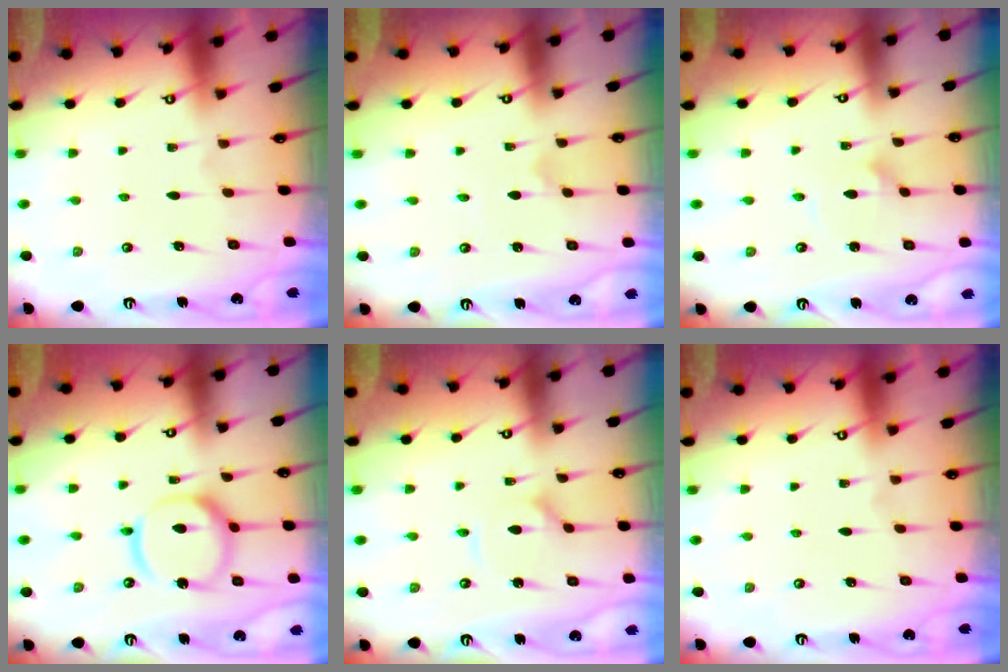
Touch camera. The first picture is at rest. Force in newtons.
{"total": 0.0}
{"total": 1.6, "press": 1.6, "slide": 0.2}
{"total": 12.1, "press": 12.1, "slide": 1.4}
{"total": 2.5, "press": 2.5, "slide": 0.3}
{"total": 0.0}